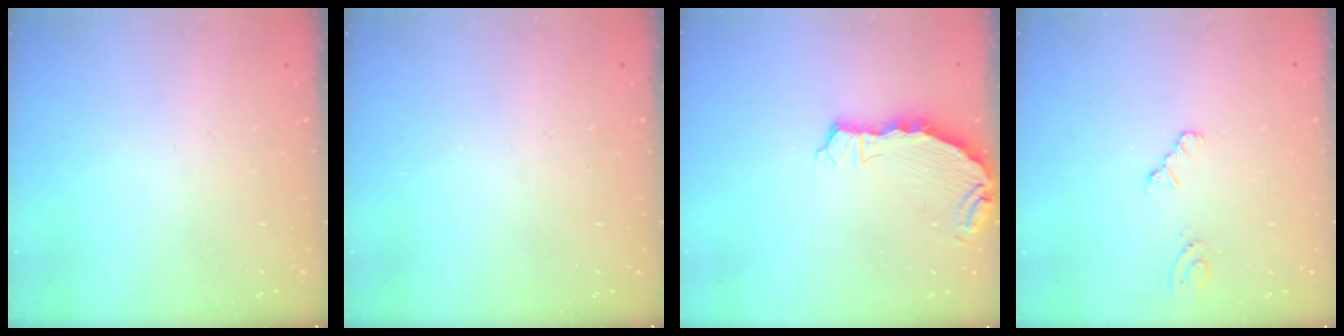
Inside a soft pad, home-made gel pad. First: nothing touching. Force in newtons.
{"total": 0.0}
{"total": 6.9, "press": 5.4, "slide": 4.3}
{"total": 2.2, "press": 2.2, "slide": 0.3}